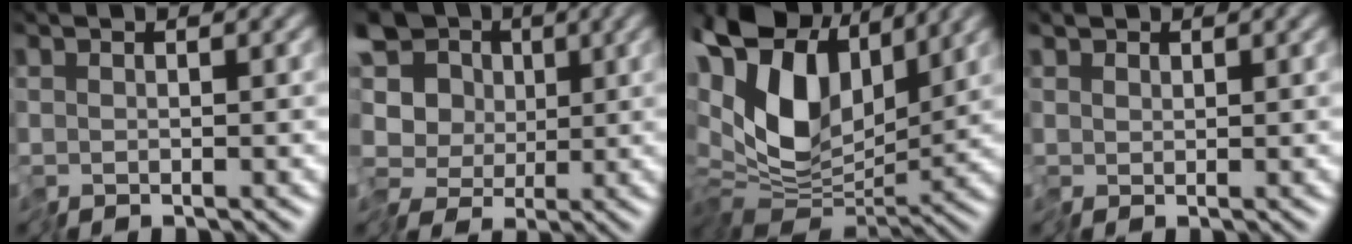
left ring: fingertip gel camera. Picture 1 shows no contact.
{"total": 9.4, "force": [-2.2, 7.7, 4.9], "torque": [-0.066, 0.004, -0.065]}
{"total": 11.6, "force": [2.5, 6.6, 9.2], "torque": [-0.184, 0.005, 0.037]}
{"total": 0.7, "force": [0.3, 0.6, 0.0], "torque": [-0.001, 0.004, 0.003]}